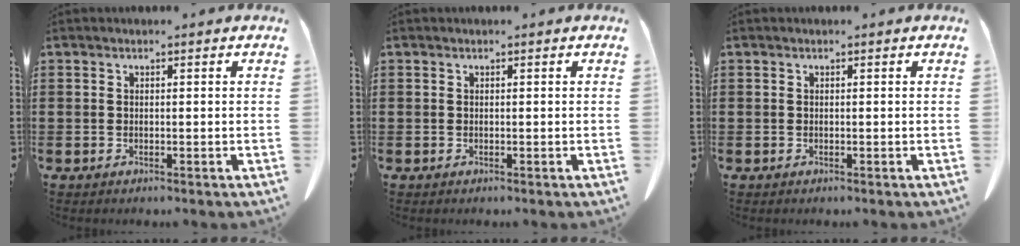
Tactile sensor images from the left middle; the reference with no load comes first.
{"total": 0.0}
{"total": 0.0}